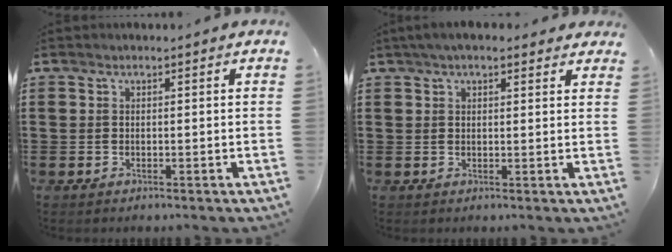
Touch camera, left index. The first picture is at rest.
{"total": 3.3, "force": [2.4, 1.1, 1.9], "torque": [-0.043, 0.007, 0.044]}